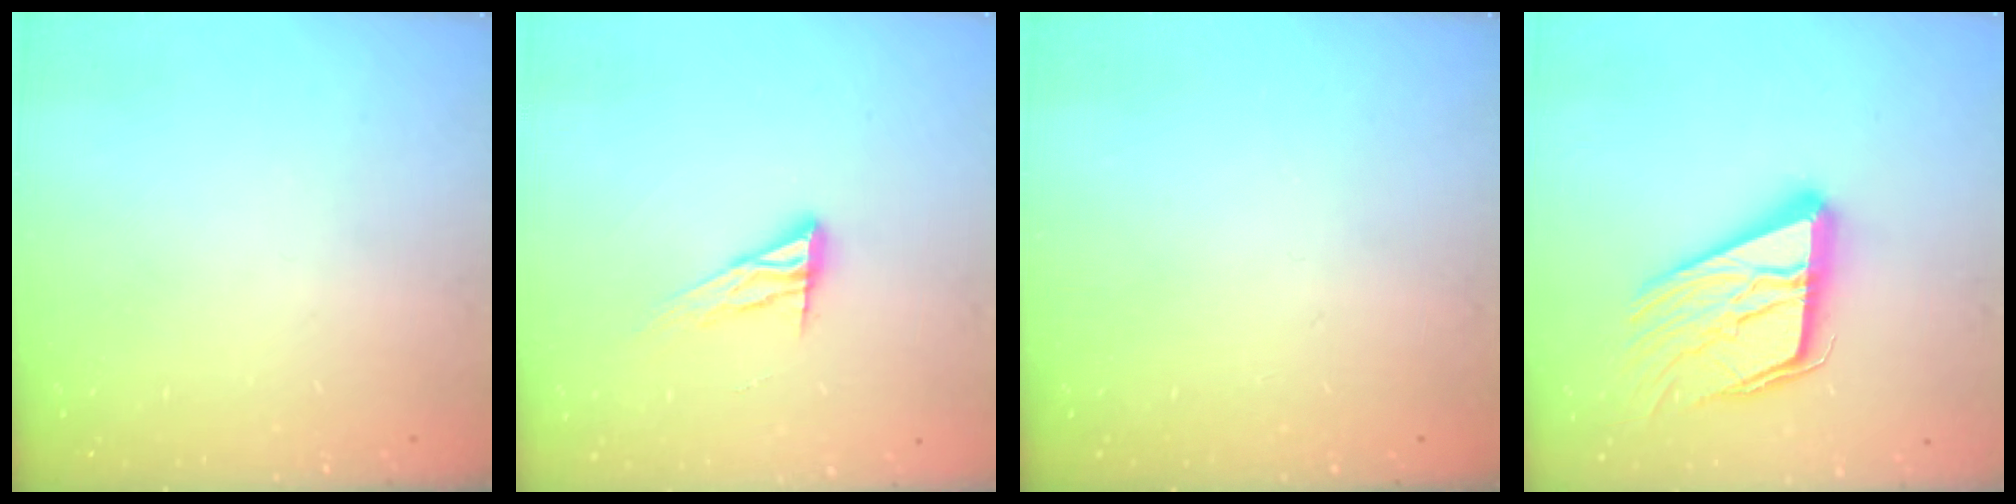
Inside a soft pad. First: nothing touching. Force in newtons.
{"total": 10.0, "press": 10.0, "slide": 0.9}
{"total": 0.0}
{"total": 19.0, "press": 18.8, "slide": 2.8}